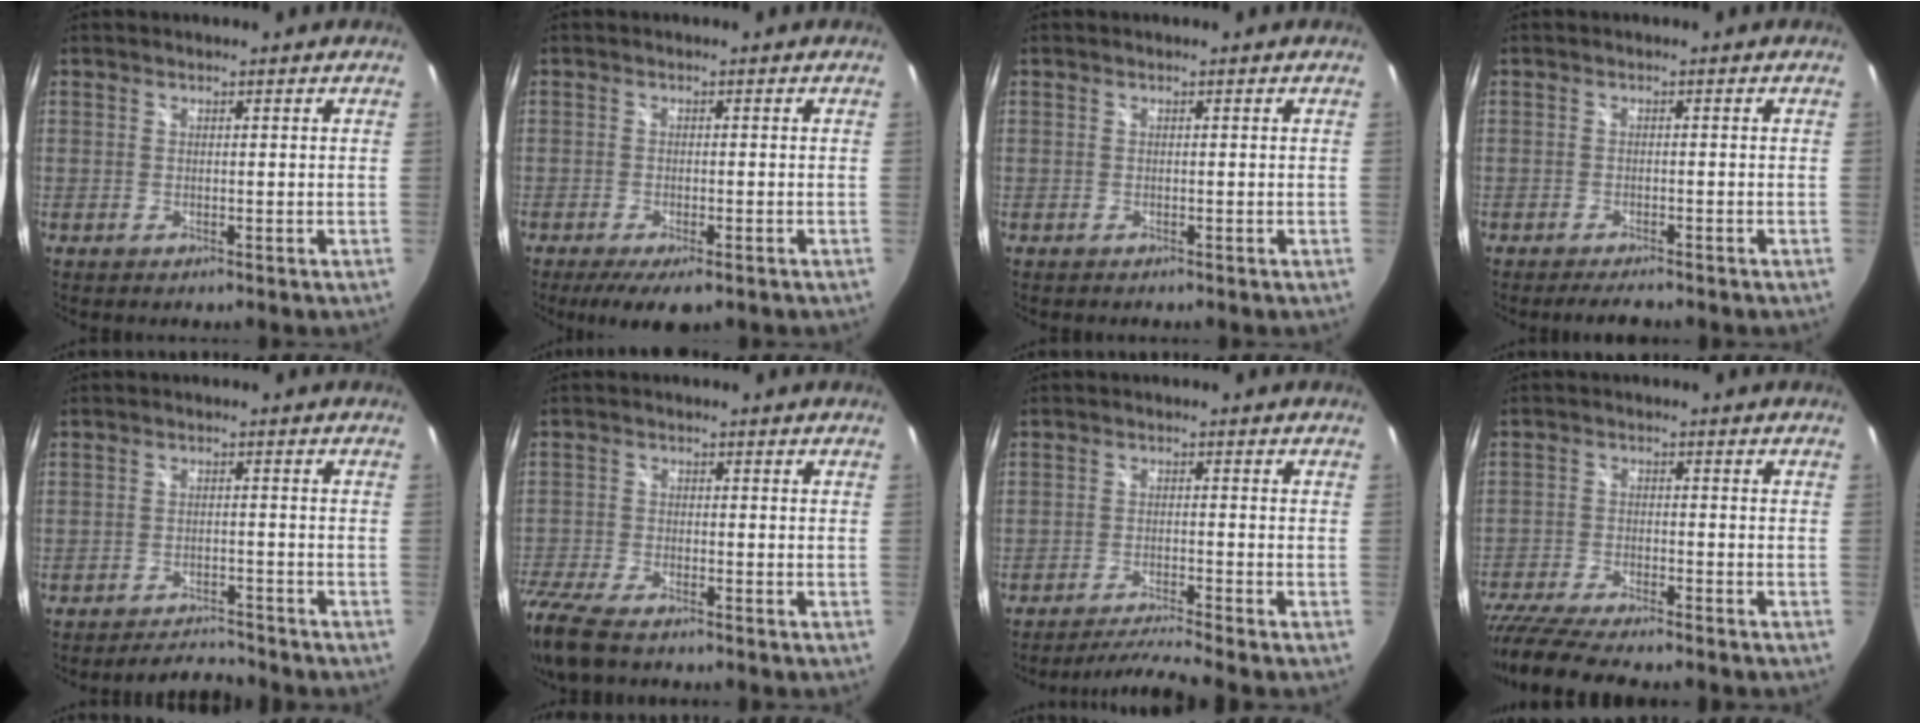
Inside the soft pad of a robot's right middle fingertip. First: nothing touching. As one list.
[{"total": 6.9, "force": [-4.6, 2.1, 4.6], "torque": [-0.098, -0.029, -0.073]}, {"total": 0.0}, {"total": 3.6, "force": [-3.2, 0.7, 1.6], "torque": [-0.035, -0.011, -0.050]}, {"total": 5.1, "force": [-5.0, 0.4, 0.6], "torque": [-0.023, 0.005, -0.079]}, {"total": 12.2, "force": [-9.7, 3.6, 6.4], "torque": [-0.171, -0.039, -0.184]}, {"total": 6.2, "force": [-5.6, -2.1, 1.7], "torque": [-0.054, -0.001, -0.098]}, {"total": 14.3, "force": [-12.4, 2.1, 6.9], "torque": [-0.158, -0.039, -0.213]}]